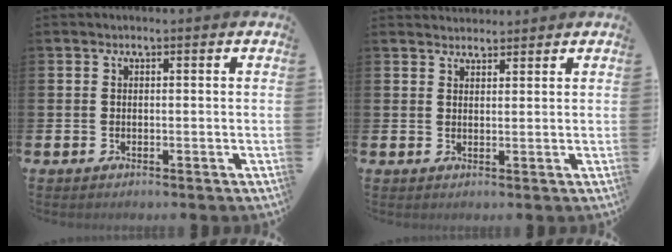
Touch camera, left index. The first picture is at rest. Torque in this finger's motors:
{"motor_torque": [0.39, -0.57, 0.06, -0.01]}